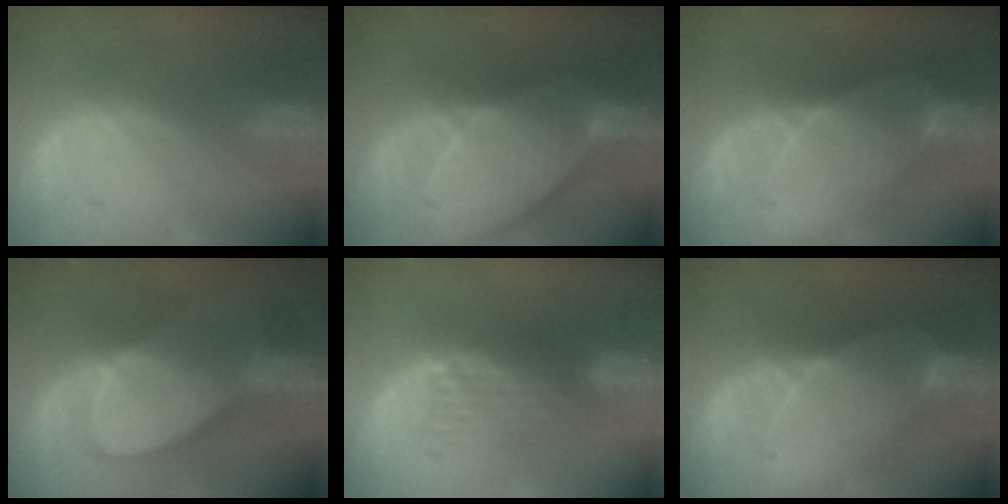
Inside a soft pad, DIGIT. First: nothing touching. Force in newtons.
{"total": 10.7, "press": 9.4, "slide": 5.0}
{"total": 7.2, "press": 6.6, "slide": 2.9}
{"total": 8.9, "press": 8.1, "slide": 3.7}
{"total": 5.1, "press": 4.4, "slide": 2.6}
{"total": 7.2, "press": 6.6, "slide": 2.9}